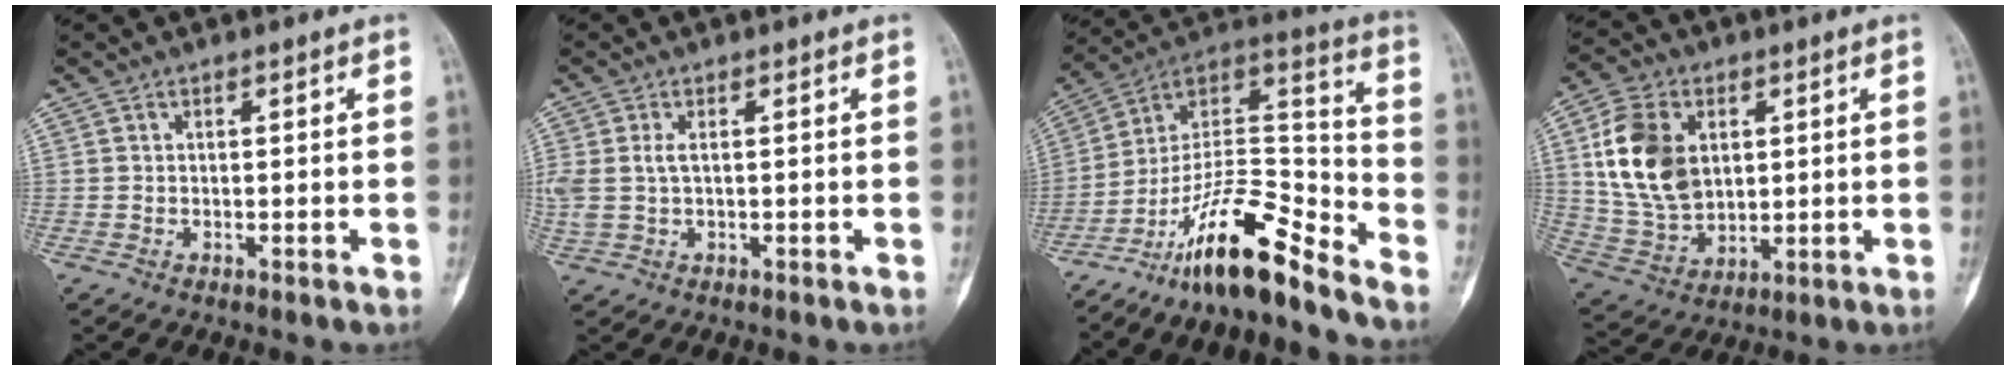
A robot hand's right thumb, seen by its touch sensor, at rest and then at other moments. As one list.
[{"total": 4.1, "force": [0.4, 2.2, 3.4], "torque": [-0.105, 0.010, 0.013]}, {"total": 18.7, "force": [-14.1, 4.3, 11.5], "torque": [-0.181, 0.118, -0.248]}, {"total": 15.4, "force": [3.5, 10.7, 10.6], "torque": [-0.190, -0.007, 0.075]}]